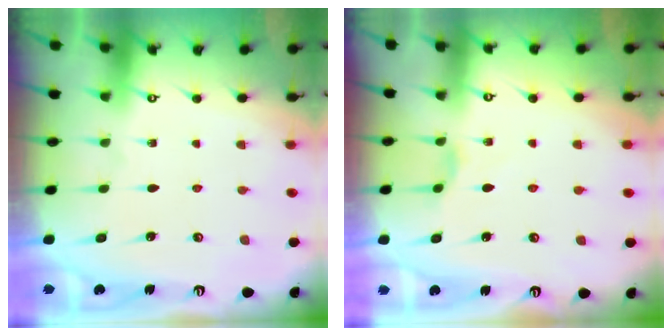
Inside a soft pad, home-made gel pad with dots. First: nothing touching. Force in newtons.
{"total": 1.9, "press": 1.8, "slide": 0.4}